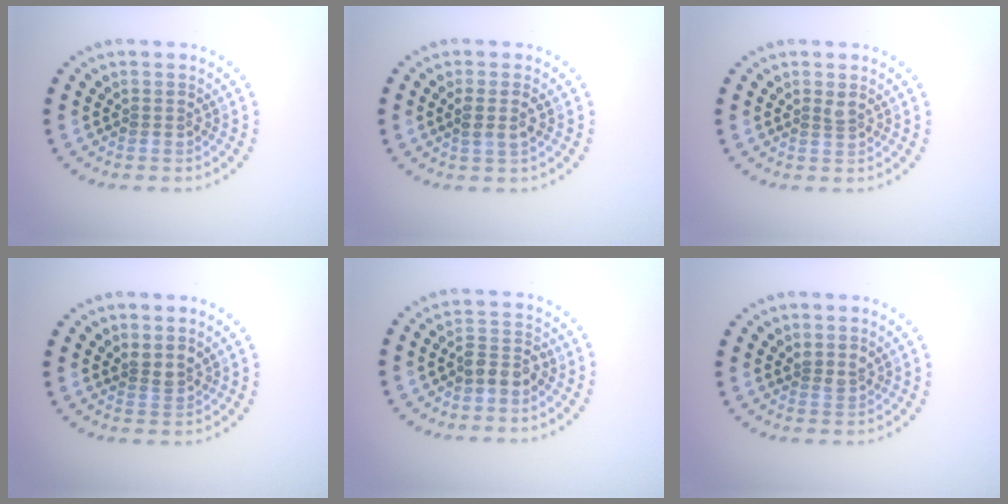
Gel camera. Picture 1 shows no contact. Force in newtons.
{"total": 1.8, "press": 1.5, "slide": 0.9}
{"total": 0.7, "press": 0.5, "slide": 0.5}
{"total": 1.6, "press": 1.3, "slide": 1.0}
{"total": 2.4, "press": 2.2, "slide": 1.0}
{"total": 1.0, "press": 0.7, "slide": 0.7}